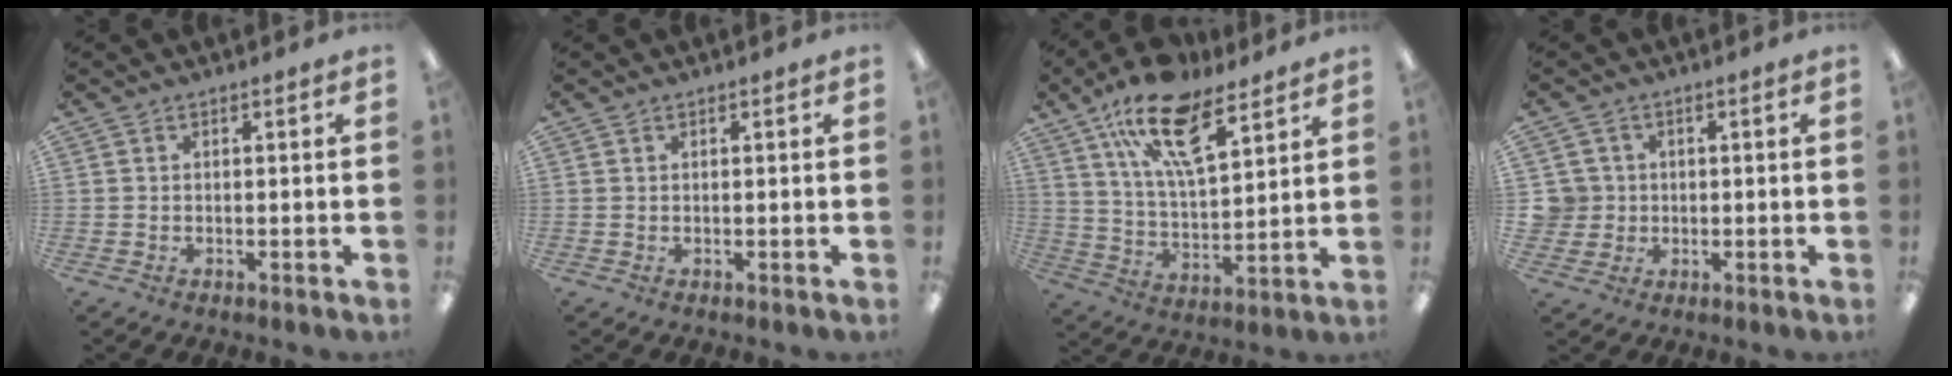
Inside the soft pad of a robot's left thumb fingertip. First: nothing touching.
{"total": 0.5, "force": [0.3, 0.3, 0.3], "torque": [-0.006, 0.003, 0.005]}
{"total": 18.7, "force": [11.2, 7.9, 12.8], "torque": [-0.220, -0.047, 0.195]}
{"total": 5.3, "force": [0.6, 5.3, 0.6], "torque": [-0.025, 0.008, 0.012]}